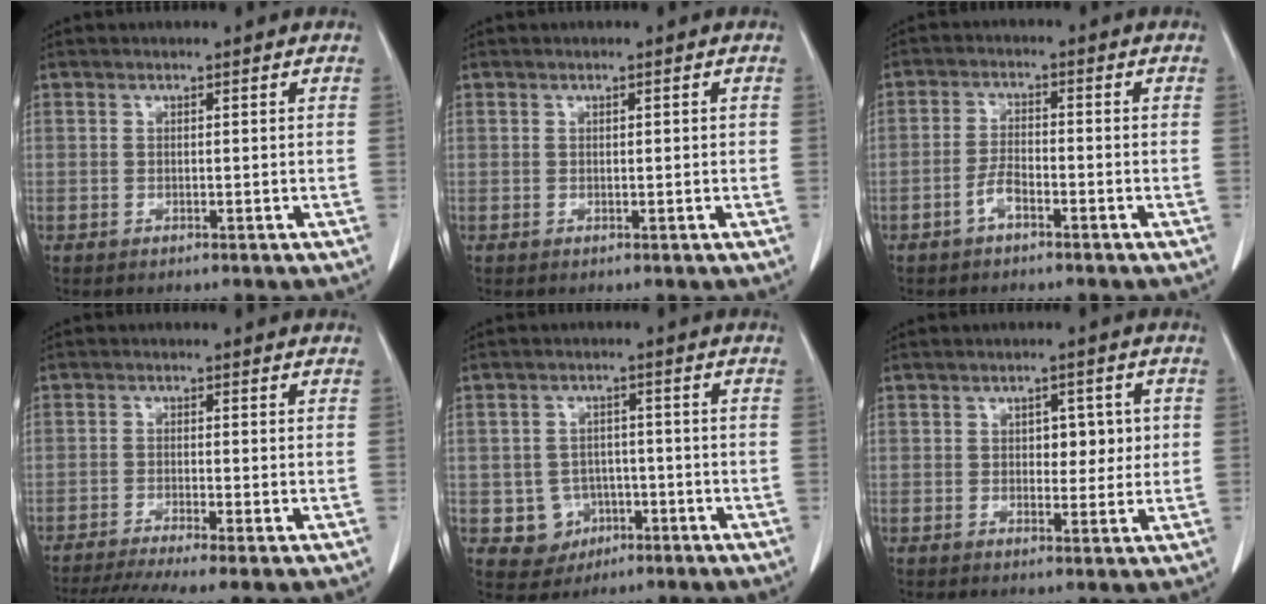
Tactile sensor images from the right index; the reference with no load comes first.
{"total": 0.7, "force": [0.1, 0.3, 0.6], "torque": [-0.007, 0.001, 0.003]}
{"total": 3.1, "force": [-1.9, 0.9, 2.2], "torque": [-0.042, 0.007, -0.039]}
{"total": 9.3, "force": [-7.2, 0.1, 5.9], "torque": [-0.095, -0.013, -0.116]}
{"total": 5.4, "force": [-1.8, 5.1, 0.8], "torque": [-0.007, 0.011, -0.019]}
{"total": 4.4, "force": [0.7, 2.5, 3.5], "torque": [-0.037, 0.006, 0.011]}